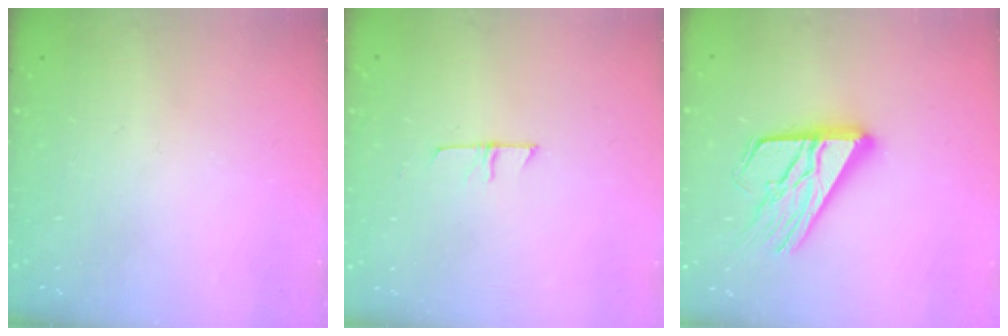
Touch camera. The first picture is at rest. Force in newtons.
{"total": 5.5, "press": 5.5, "slide": 0.3}
{"total": 18.0, "press": 17.9, "slide": 1.8}